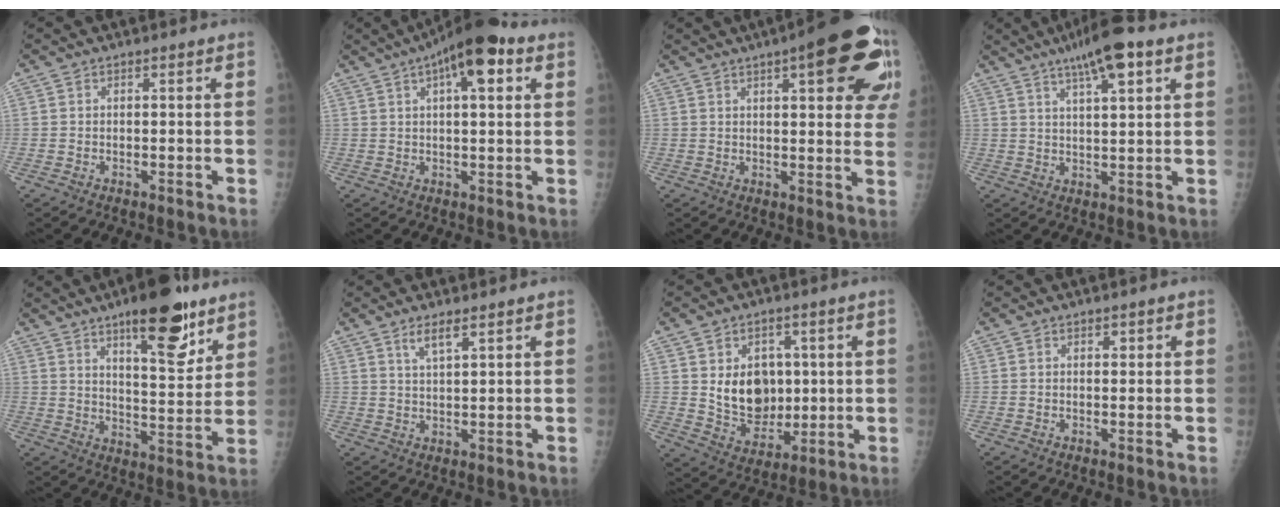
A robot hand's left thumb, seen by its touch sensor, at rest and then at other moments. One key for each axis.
{"total": 11.9, "fx": 5.2, "fy": 4.1, "fz": 9.9, "tx": -0.130, "ty": 0.014, "tz": 0.071}
{"total": 20.1, "fx": 8.2, "fy": 6.1, "fz": 17.3, "tx": -0.200, "ty": -0.003, "tz": 0.097}
{"total": 10.3, "fx": 5.8, "fy": 2.2, "fz": 8.3, "tx": -0.129, "ty": -0.004, "tz": 0.090}
{"total": 15.4, "fx": 9.5, "fy": 5.0, "fz": 11.0, "tx": -0.126, "ty": -0.057, "tz": 0.142}
{"total": 3.2, "fx": 2.1, "fy": 0.6, "fz": 2.3, "tx": -0.043, "ty": -0.009, "tz": 0.043}
{"total": 11.2, "fx": 1.6, "fy": 8.7, "fz": 6.9, "tx": -0.062, "ty": -0.015, "tz": 0.043}
{"total": 0.8, "fx": 0.3, "fy": 0.6, "fz": 0.5, "tx": 0.003, "ty": 0.001, "tz": 0.003}